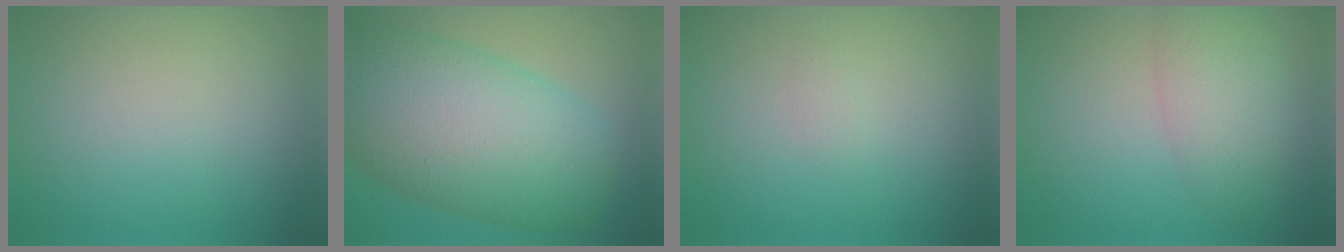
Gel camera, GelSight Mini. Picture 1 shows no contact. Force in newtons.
{"total": 12.0, "press": 12.0, "slide": 0.4}
{"total": 0.6, "press": 0.6, "slide": 0.1}
{"total": 4.8, "press": 4.8, "slide": 0.1}